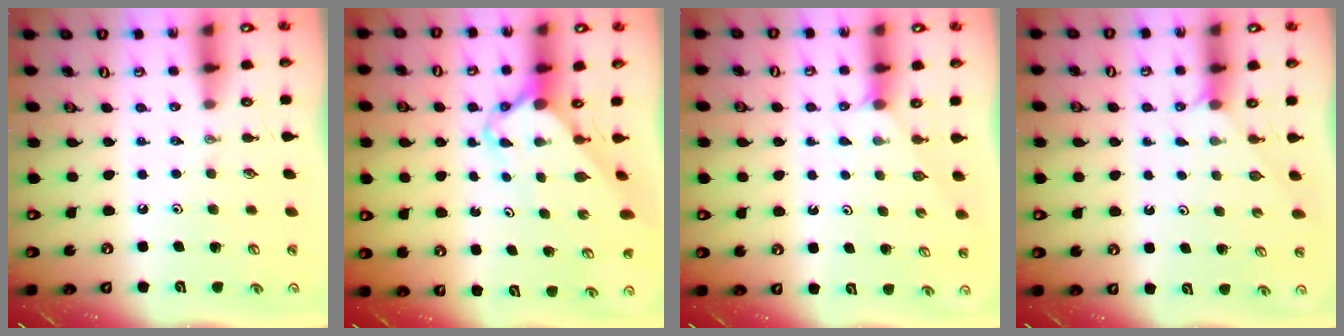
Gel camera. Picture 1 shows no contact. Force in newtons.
{"total": 4.6, "press": 4.6, "slide": 0.3}
{"total": 2.5, "press": 2.4, "slide": 0.4}
{"total": 1.9, "press": 1.9, "slide": 0.3}